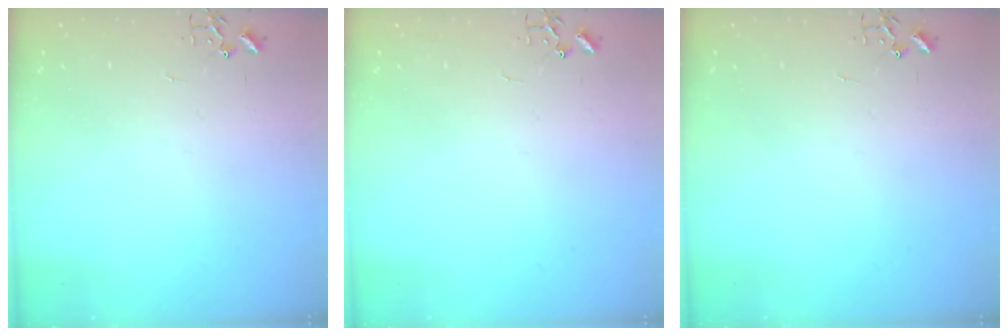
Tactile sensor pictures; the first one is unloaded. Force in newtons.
{"total": 0.0}
{"total": 0.0}